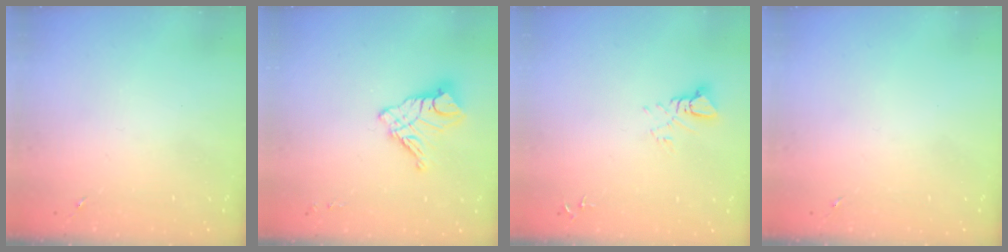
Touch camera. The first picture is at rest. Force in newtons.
{"total": 12.6, "press": 12.6, "slide": 1.2}
{"total": 5.3, "press": 5.3, "slide": 0.3}
{"total": 0.0}